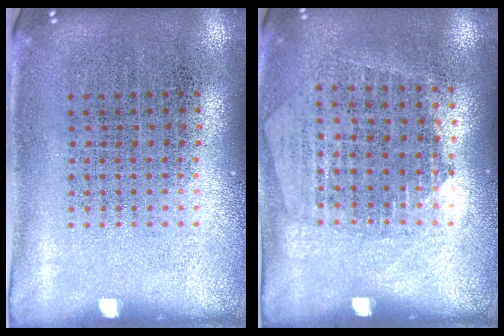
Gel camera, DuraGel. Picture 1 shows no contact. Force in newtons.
{"total": 1.2, "press": 1.1, "slide": 0.5}